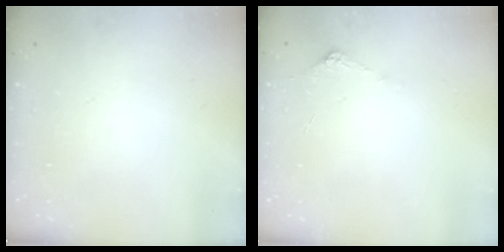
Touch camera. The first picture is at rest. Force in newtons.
{"total": 5.4, "press": 5.4, "slide": 0.5}